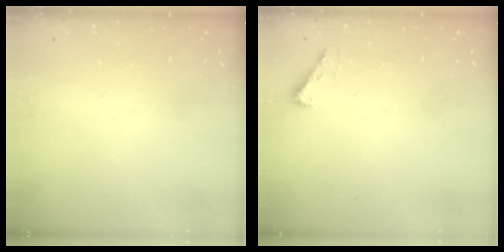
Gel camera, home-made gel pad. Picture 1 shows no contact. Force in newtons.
{"total": 2.3, "press": 2.3, "slide": 0.3}